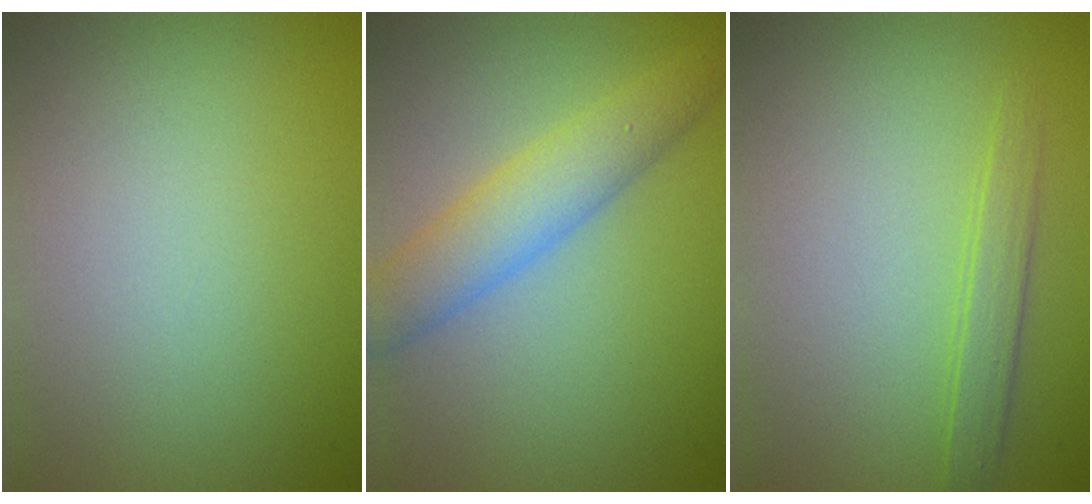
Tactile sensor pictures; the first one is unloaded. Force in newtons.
{"total": 4.4, "press": 4.4, "slide": 0.1}
{"total": 1.7, "press": 1.7, "slide": 0.1}